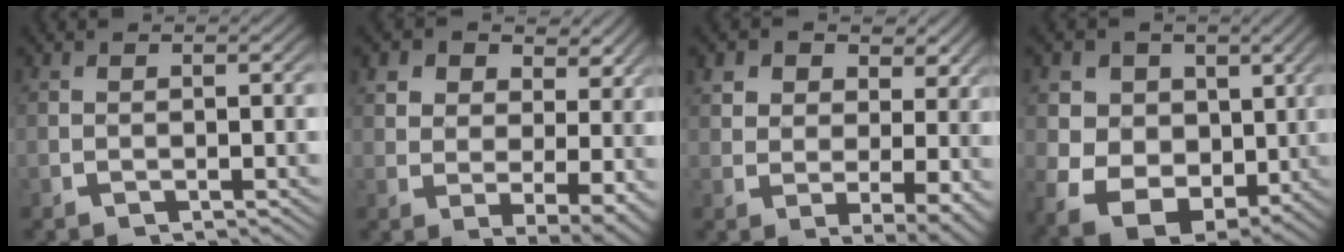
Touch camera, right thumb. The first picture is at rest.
{"total": 6.5, "force": [1.6, 4.3, 4.5], "torque": [-0.076, -0.033, 0.043]}
{"total": 6.4, "force": [1.6, 4.3, 4.5], "torque": [-0.071, -0.032, 0.041]}
{"total": 13.3, "force": [-1.0, 10.9, 7.6], "torque": [-0.177, -0.066, -0.002]}